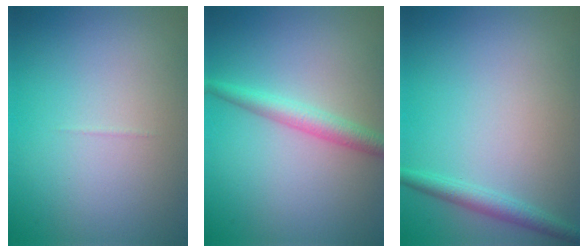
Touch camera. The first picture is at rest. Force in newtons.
{"total": 2.5, "press": 2.5, "slide": 0.0}
{"total": 1.8, "press": 1.8, "slide": 0.1}